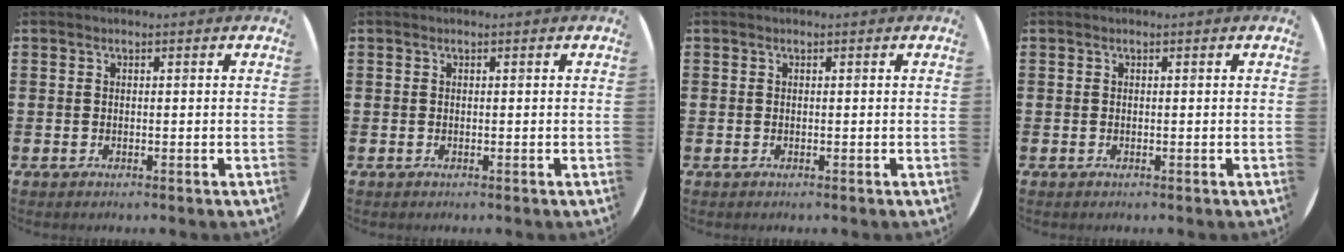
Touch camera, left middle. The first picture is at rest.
{"total": 0.0}
{"total": 0.0}
{"total": 0.0}